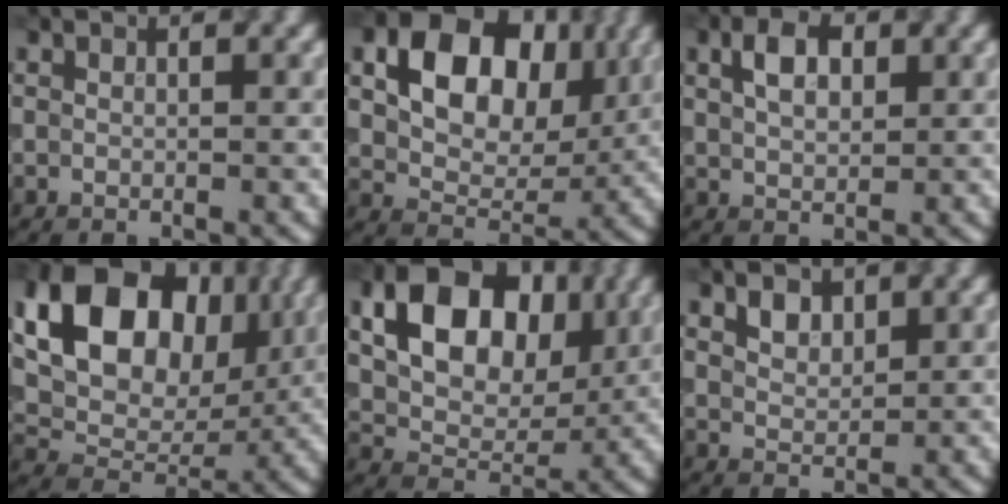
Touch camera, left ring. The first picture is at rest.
{"total": 10.0, "force": [2.9, 6.8, 6.7], "torque": [-0.112, 0.001, 0.043]}
{"total": 3.4, "force": [1.3, 2.1, 2.5], "torque": [-0.047, 0.007, 0.022]}
{"total": 14.4, "force": [4.9, 9.9, 9.3], "torque": [-0.165, 0.023, 0.082]}
{"total": 10.2, "force": [3.1, 7.0, 6.9], "torque": [-0.120, -0.002, 0.050]}
{"total": 1.9, "force": [1.3, 1.1, 0.8], "torque": [-0.016, 0.000, 0.025]}